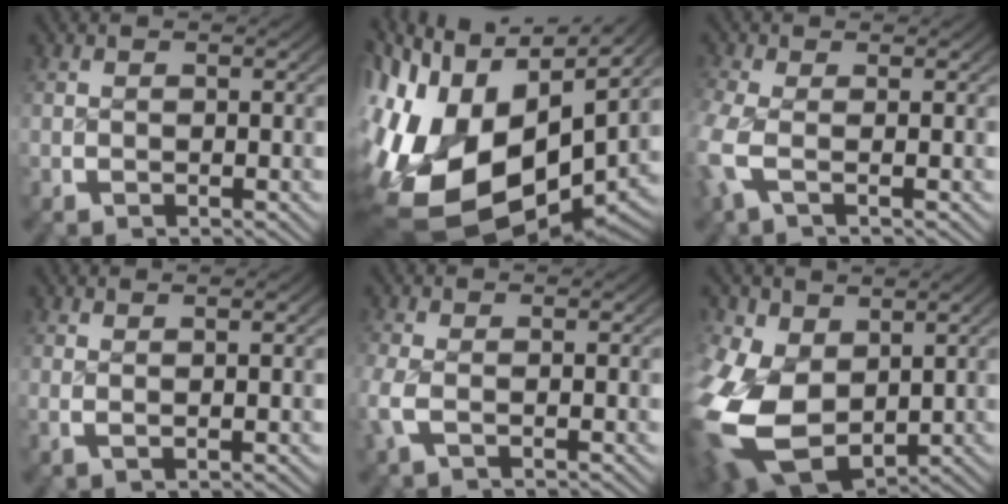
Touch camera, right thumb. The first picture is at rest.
{"total": 22.6, "force": [-2.4, 14.9, 16.9], "torque": [-0.357, -0.084, 0.005]}
{"total": 3.5, "force": [-0.7, 2.0, 2.8], "torque": [-0.101, -0.019, -0.006]}
{"total": 1.6, "force": [0.9, 0.0, 1.3], "torque": [-0.025, -0.003, 0.020]}
{"total": 2.4, "force": [-0.5, 1.2, 2.0], "torque": [-0.067, -0.011, -0.005]}
{"total": 14.5, "force": [-4.4, 10.8, 8.7], "torque": [-0.263, -0.099, -0.031]}